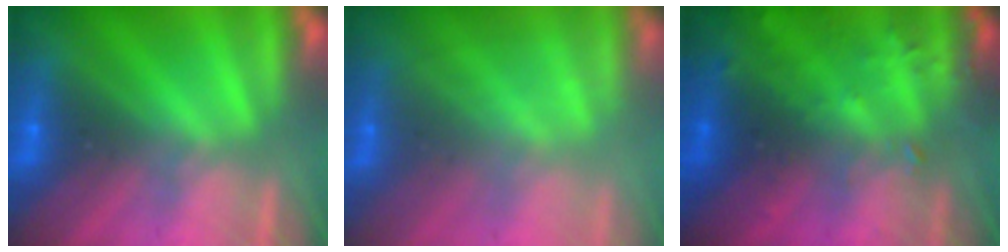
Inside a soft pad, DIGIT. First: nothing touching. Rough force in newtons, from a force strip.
{"total": 2.4}
{"total": 6.0}